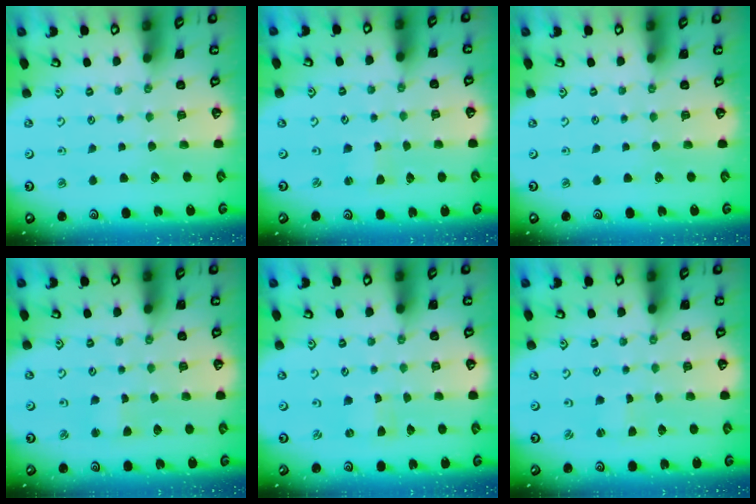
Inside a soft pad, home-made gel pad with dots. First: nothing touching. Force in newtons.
{"total": 0.5, "press": 0.5, "slide": 0.1}
{"total": 0.0}
{"total": 2.2, "press": 2.2, "slide": 0.2}
{"total": 0.0}
{"total": 0.0}